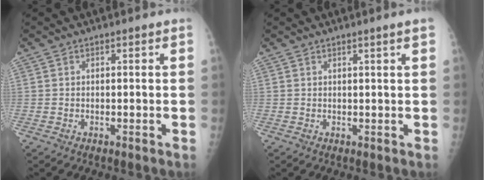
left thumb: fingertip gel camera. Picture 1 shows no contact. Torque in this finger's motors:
{"motor_torque": [-0.32, -0.10, 0.02, 0.15, 0.08]}